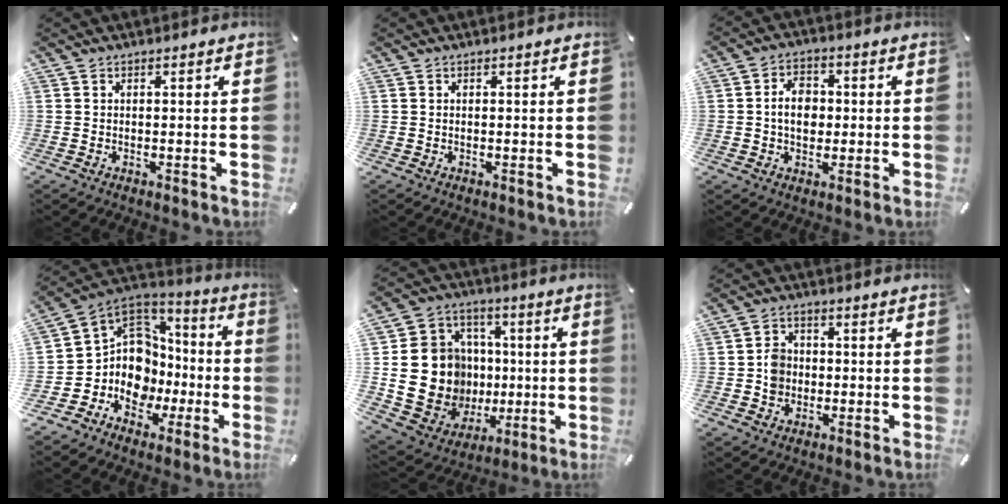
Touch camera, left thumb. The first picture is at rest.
{"total": 0.0}
{"total": 7.0, "force": [-0.2, 5.4, 4.5], "torque": [-0.078, 0.006, -0.006]}
{"total": 12.9, "force": [-0.5, 12.2, 4.2], "torque": [-0.107, -0.035, 0.004]}
{"total": 21.0, "force": [0.1, 18.9, 9.3], "torque": [-0.178, -0.008, 0.037]}
{"total": 5.6, "force": [-0.8, 5.0, 2.2], "torque": [-0.034, 0.009, -0.011]}